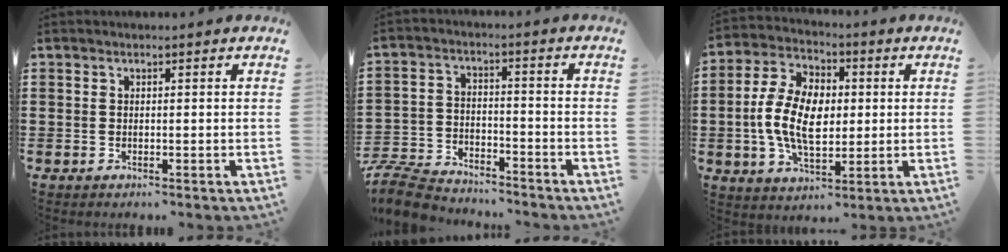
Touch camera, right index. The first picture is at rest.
{"total": 8.0, "force": [-7.7, 1.6, 1.5], "torque": [-0.045, 0.014, -0.155]}
{"total": 10.5, "force": [-0.4, 6.6, 8.2], "torque": [-0.188, 0.010, -0.011]}